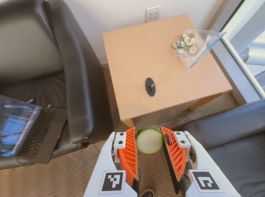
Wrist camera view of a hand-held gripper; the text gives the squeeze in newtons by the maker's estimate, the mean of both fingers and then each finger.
{"total": 10.4, "left": 10.5, "right": 10.3}